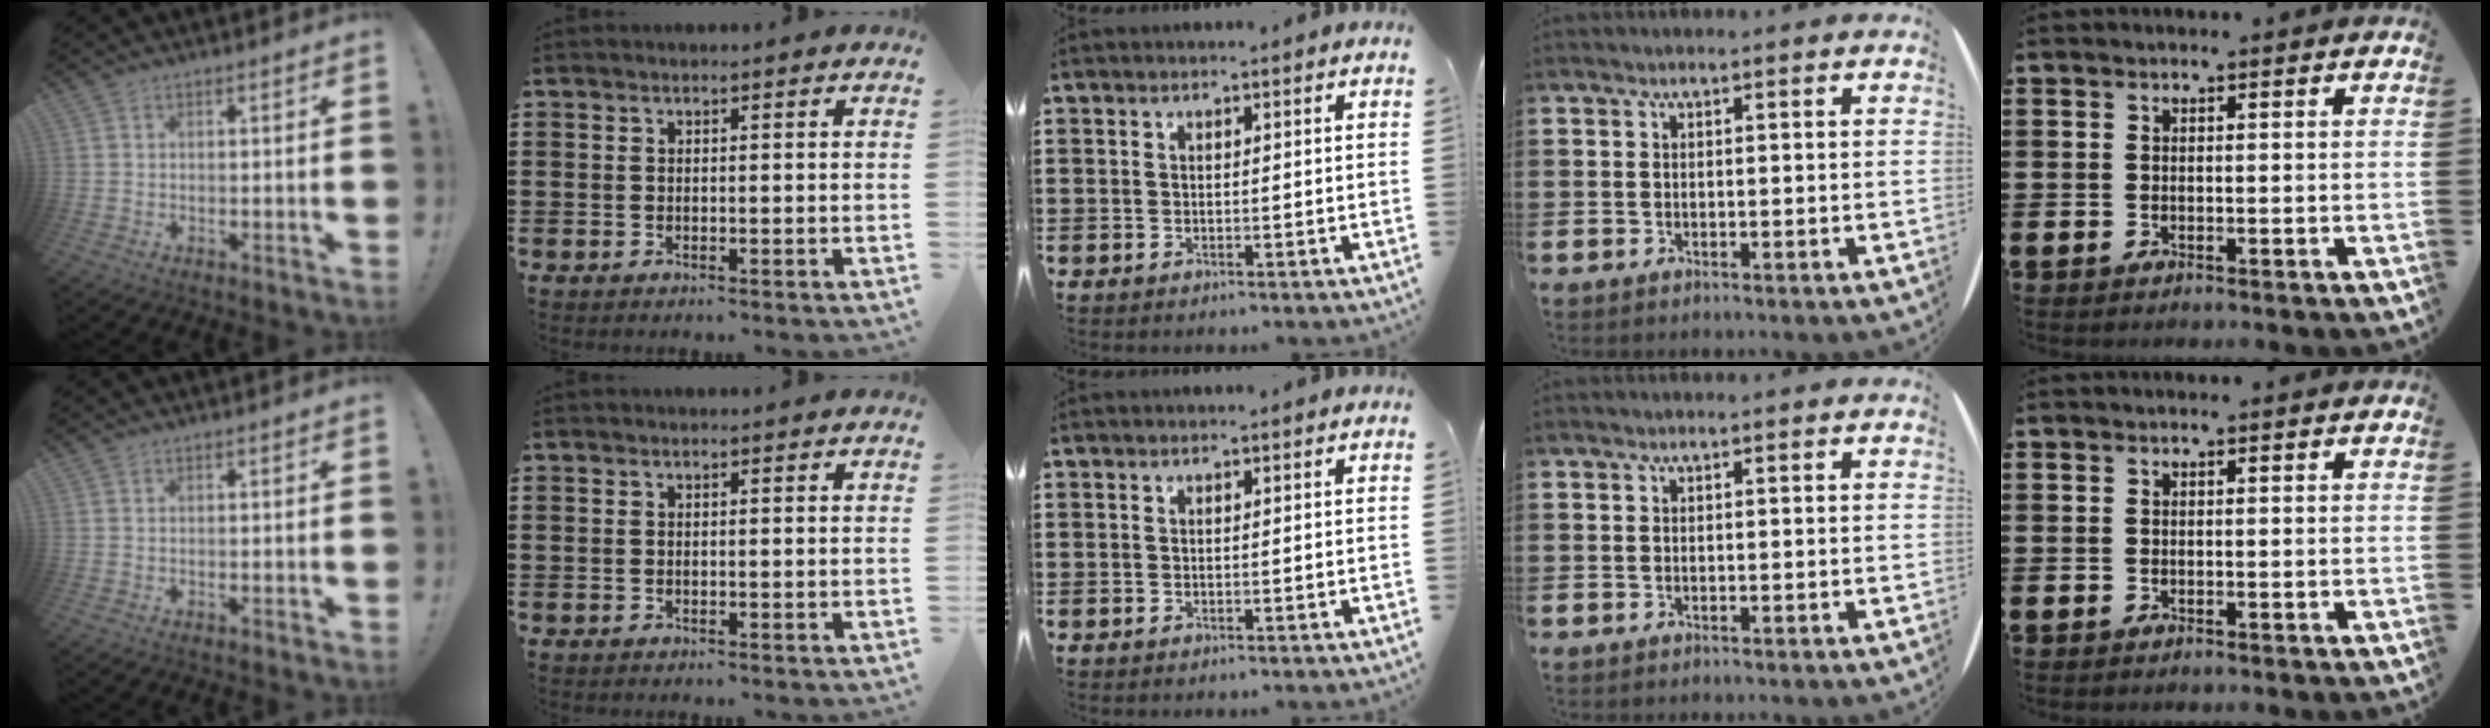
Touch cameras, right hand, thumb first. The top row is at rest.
{}